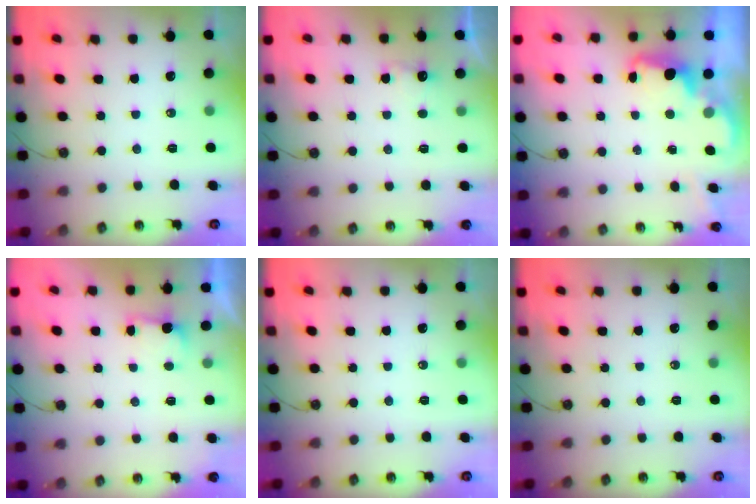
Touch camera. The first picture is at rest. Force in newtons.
{"total": 2.9, "press": 2.8, "slide": 0.9}
{"total": 2.4, "press": 2.4, "slide": 0.6}
{"total": 2.1, "press": 1.9, "slide": 0.8}
{"total": 0.0}
{"total": 0.0}